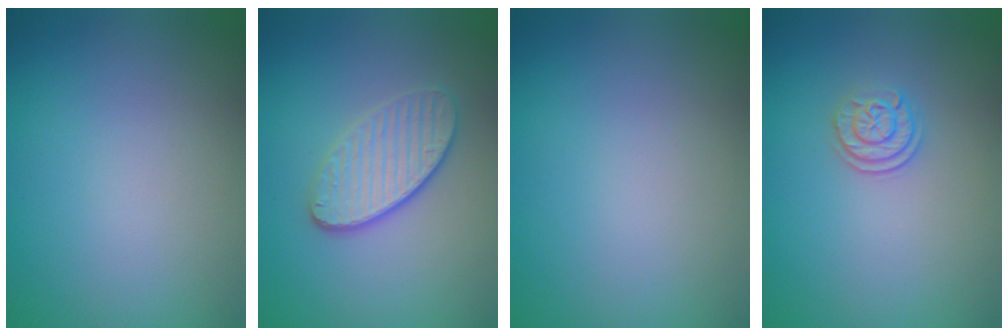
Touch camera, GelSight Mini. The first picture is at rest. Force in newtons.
{"total": 3.5, "press": 3.0, "slide": 1.9}
{"total": 0.0}
{"total": 2.0, "press": 1.8, "slide": 0.9}